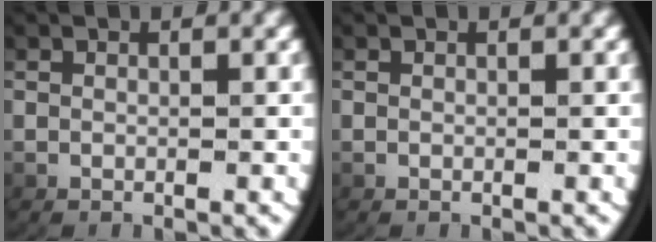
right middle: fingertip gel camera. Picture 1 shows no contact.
{"total": 0.0}